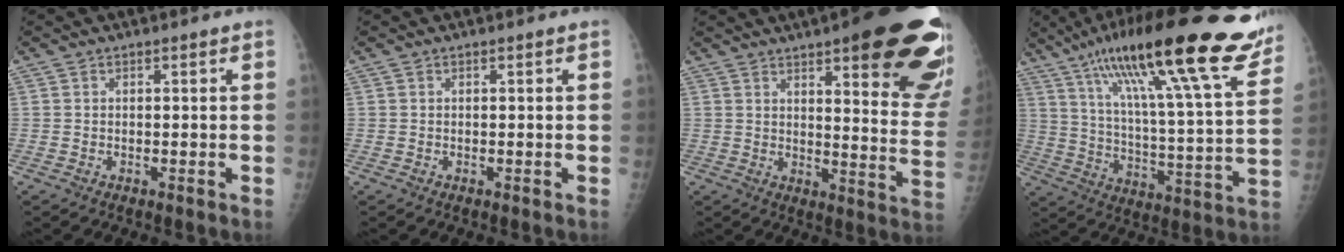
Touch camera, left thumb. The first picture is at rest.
{"total": 0.0}
{"total": 25.6, "force": [14.1, 6.2, 20.4], "torque": [-0.195, -0.051, 0.177]}
{"total": 29.2, "force": [19.6, 4.5, 21.1], "torque": [-0.325, -0.046, 0.305]}